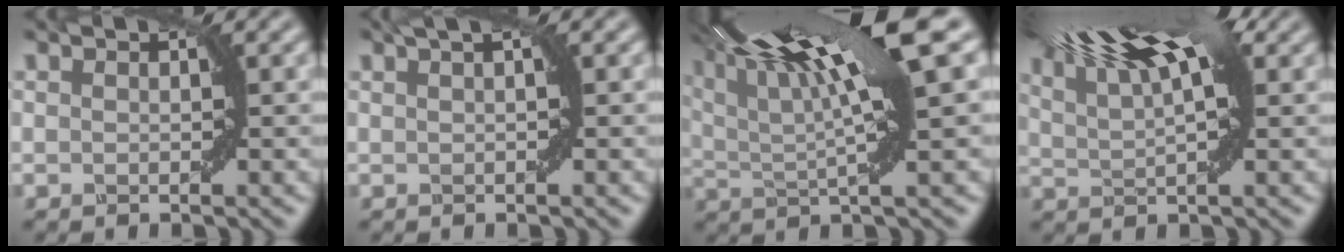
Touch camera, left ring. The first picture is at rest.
{"total": 1.7, "force": [0.8, 0.1, 1.5], "torque": [-0.027, 0.001, 0.012]}
{"total": 15.0, "force": [6.5, 3.1, 13.1], "torque": [-0.207, 0.025, 0.105]}
{"total": 11.1, "force": [6.0, 3.6, 8.6], "torque": [-0.134, 0.048, 0.074]}